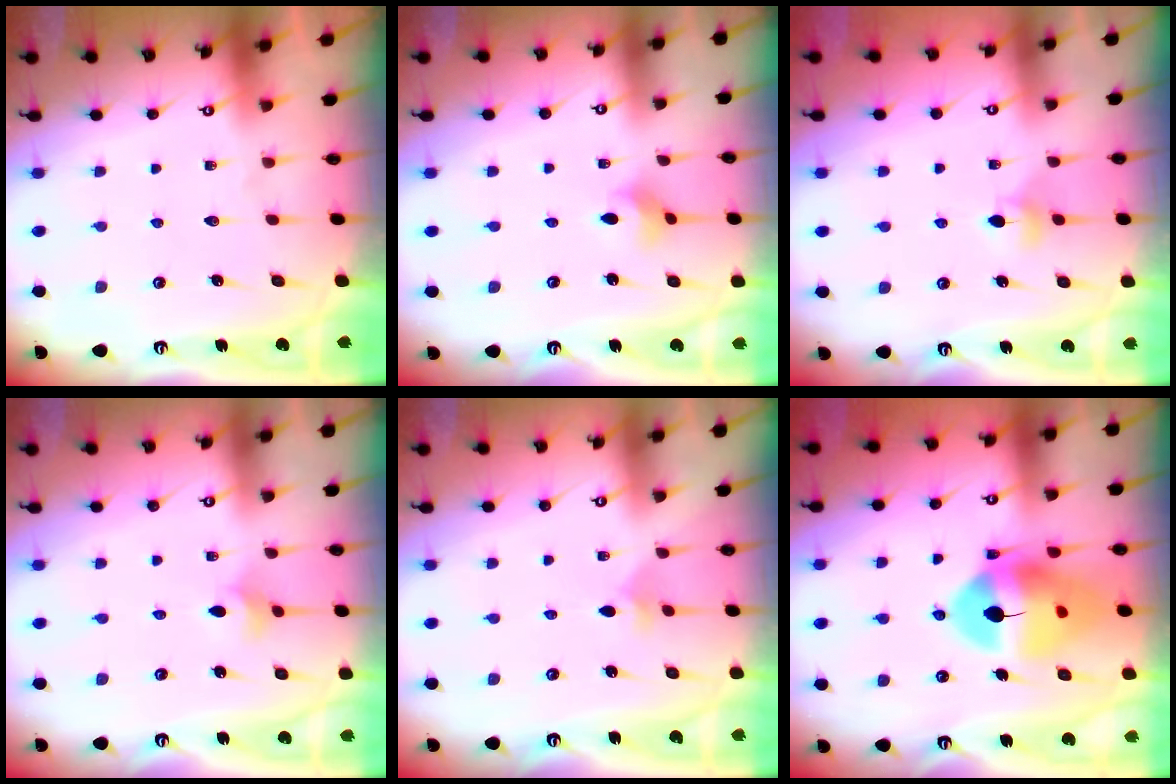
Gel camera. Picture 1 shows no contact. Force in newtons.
{"total": 3.0, "press": 2.9, "slide": 0.7}
{"total": 4.4, "press": 4.4, "slide": 0.6}
{"total": 3.3, "press": 3.2, "slide": 0.8}
{"total": 2.6, "press": 2.6, "slide": 0.6}
{"total": 15.2, "press": 15.1, "slide": 2.1}